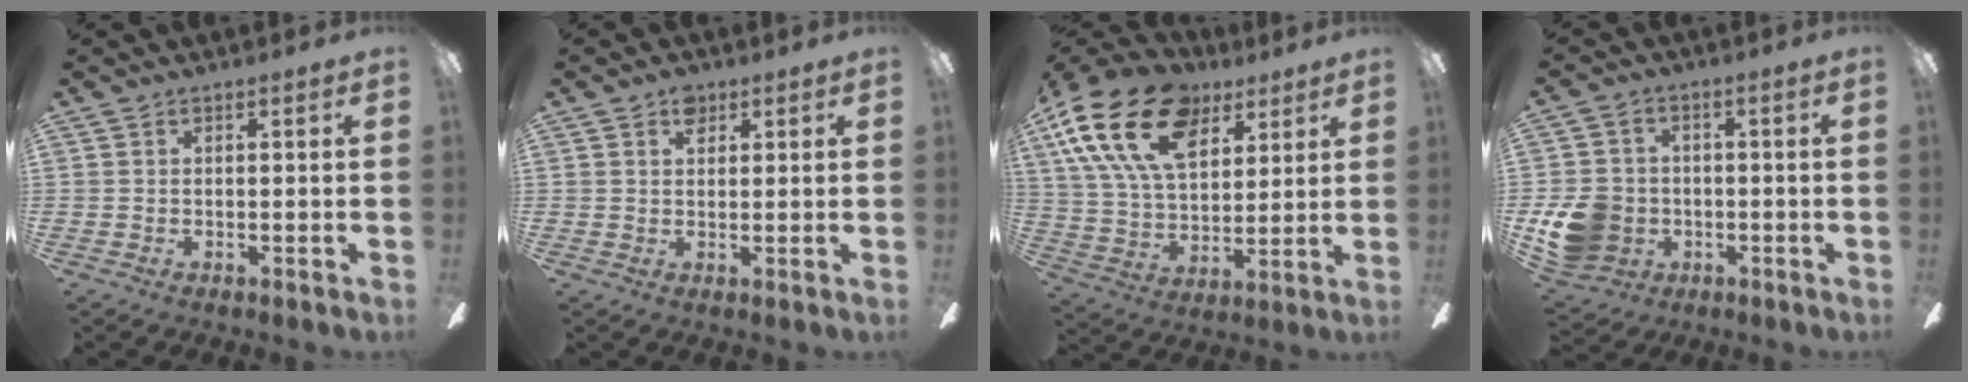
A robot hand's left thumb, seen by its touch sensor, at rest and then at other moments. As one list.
[{"total": 3.1, "force": [1.9, 2.1, 1.5], "torque": [-0.015, -0.003, 0.031]}, {"total": 22.2, "force": [11.4, 13.1, 13.9], "torque": [-0.268, -0.040, 0.203]}, {"total": 11.6, "force": [-2.9, 9.9, 5.3], "torque": [-0.118, 0.025, -0.046]}]